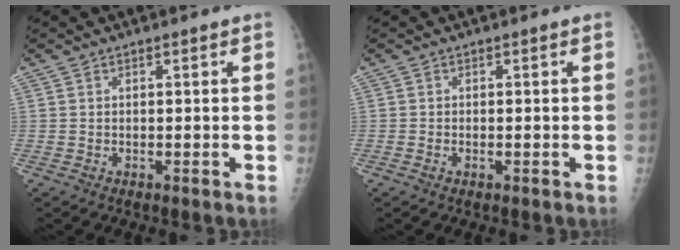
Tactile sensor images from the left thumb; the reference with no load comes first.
{"total": 0.7, "force": [-0.3, 0.4, 0.6], "torque": [-0.017, 0.006, -0.003]}